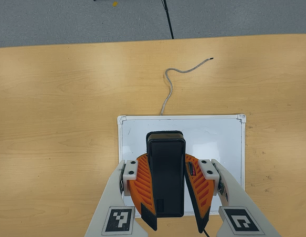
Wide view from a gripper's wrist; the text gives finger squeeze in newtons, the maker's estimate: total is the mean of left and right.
{"total": 12.7, "left": 10.6, "right": 14.7}